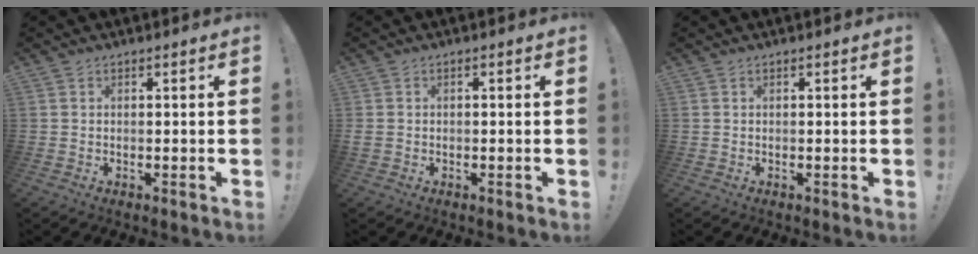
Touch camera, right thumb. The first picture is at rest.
{"total": 1.2, "force": [-0.7, 0.7, 0.7], "torque": [-0.013, 0.004, -0.011]}
{"total": 0.0}